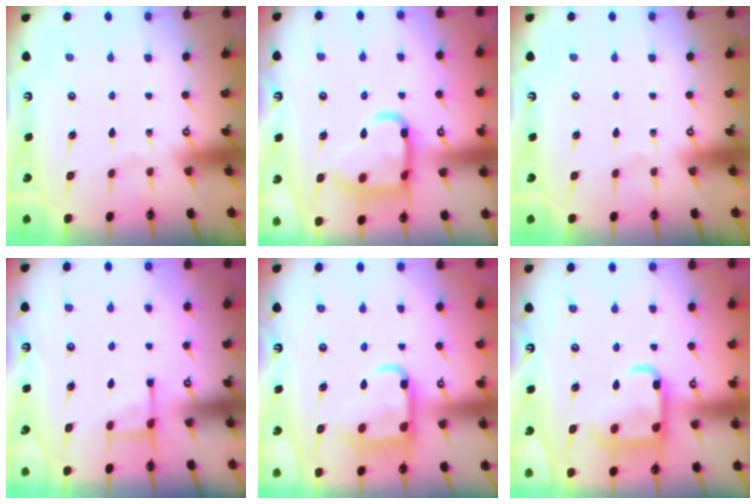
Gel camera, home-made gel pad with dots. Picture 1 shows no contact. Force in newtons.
{"total": 16.9, "press": 16.9, "slide": 1.5}
{"total": 0.0}
{"total": 3.6, "press": 3.5, "slide": 0.7}
{"total": 13.4, "press": 13.3, "slide": 1.4}
{"total": 16.1, "press": 16.0, "slide": 1.5}